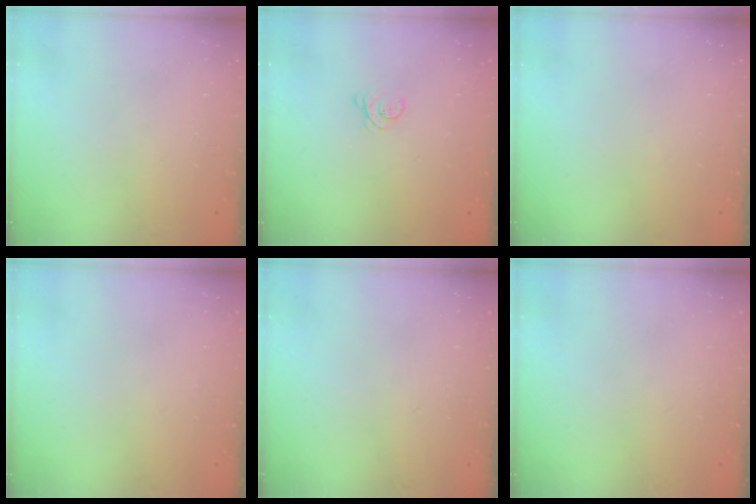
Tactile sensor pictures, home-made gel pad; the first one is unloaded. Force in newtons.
{"total": 2.8, "press": 2.8, "slide": 0.4}
{"total": 0.0}
{"total": 0.0}
{"total": 0.0}
{"total": 0.0}